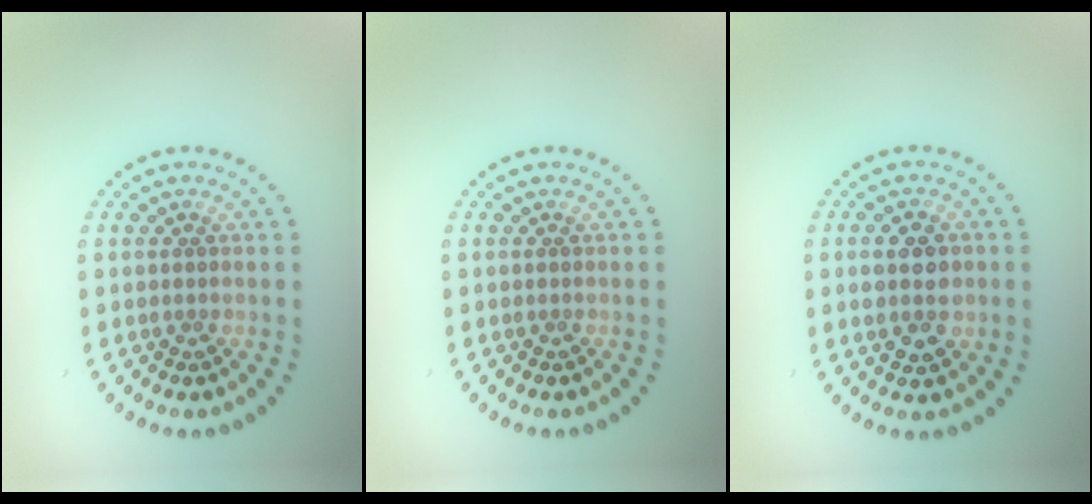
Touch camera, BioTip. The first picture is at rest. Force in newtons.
{"total": 0.0}
{"total": 3.8, "press": 3.8, "slide": 0.2}